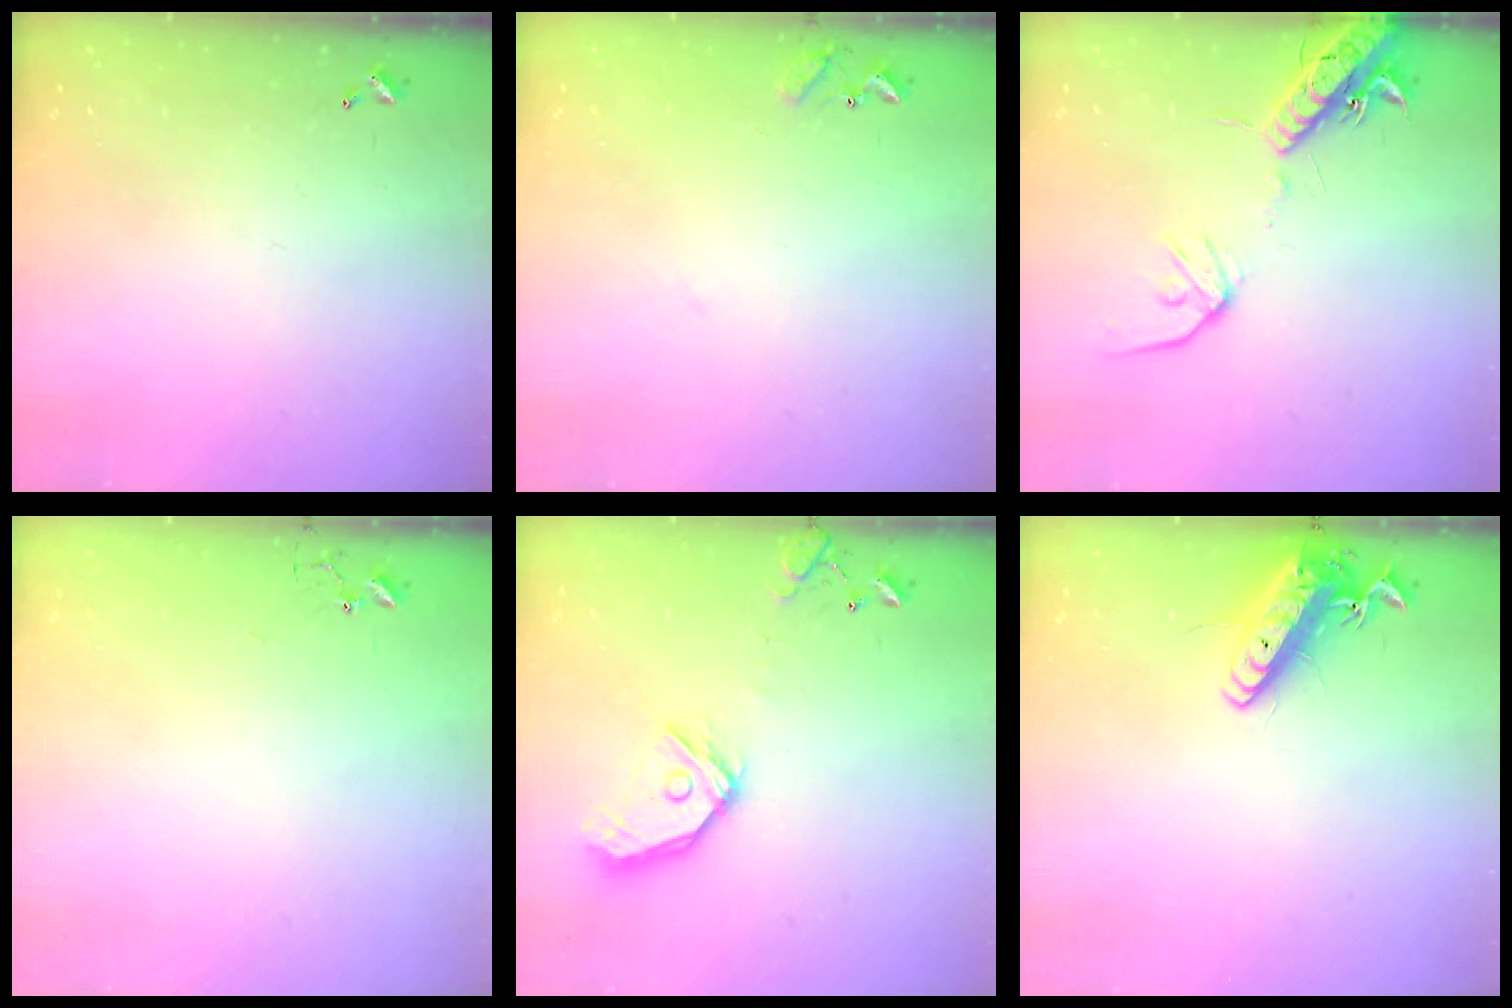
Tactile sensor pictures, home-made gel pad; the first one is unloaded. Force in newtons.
{"total": 8.4, "press": 8.4, "slide": 0.5}
{"total": 15.1, "press": 14.7, "slide": 3.3}
{"total": 3.5, "press": 3.4, "slide": 0.4}
{"total": 14.2, "press": 14.1, "slide": 2.1}
{"total": 15.0, "press": 14.7, "slide": 2.8}